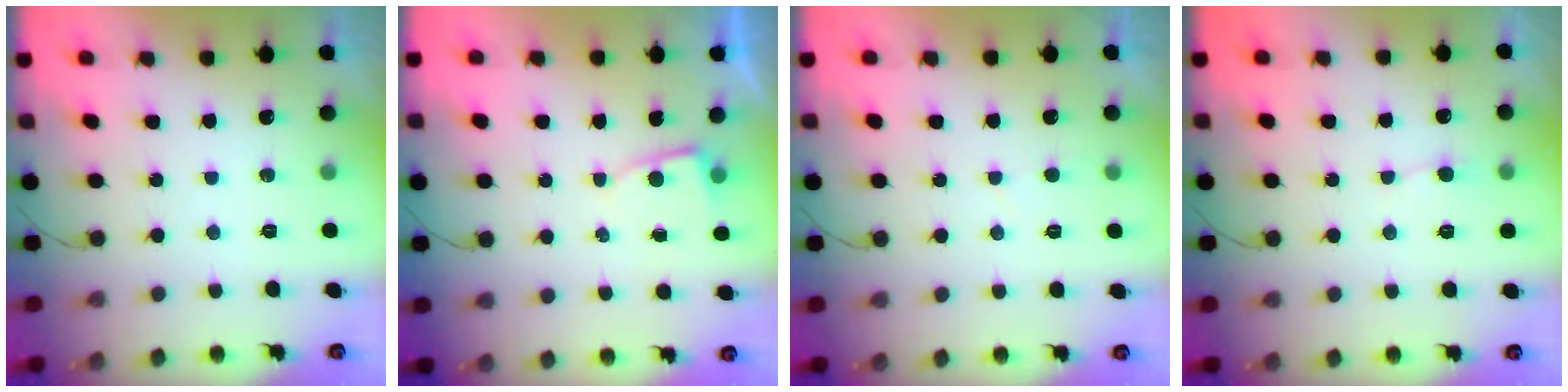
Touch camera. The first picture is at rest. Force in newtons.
{"total": 2.8, "press": 2.8, "slide": 0.2}
{"total": 1.6, "press": 1.6, "slide": 0.2}
{"total": 3.0, "press": 3.0, "slide": 0.4}